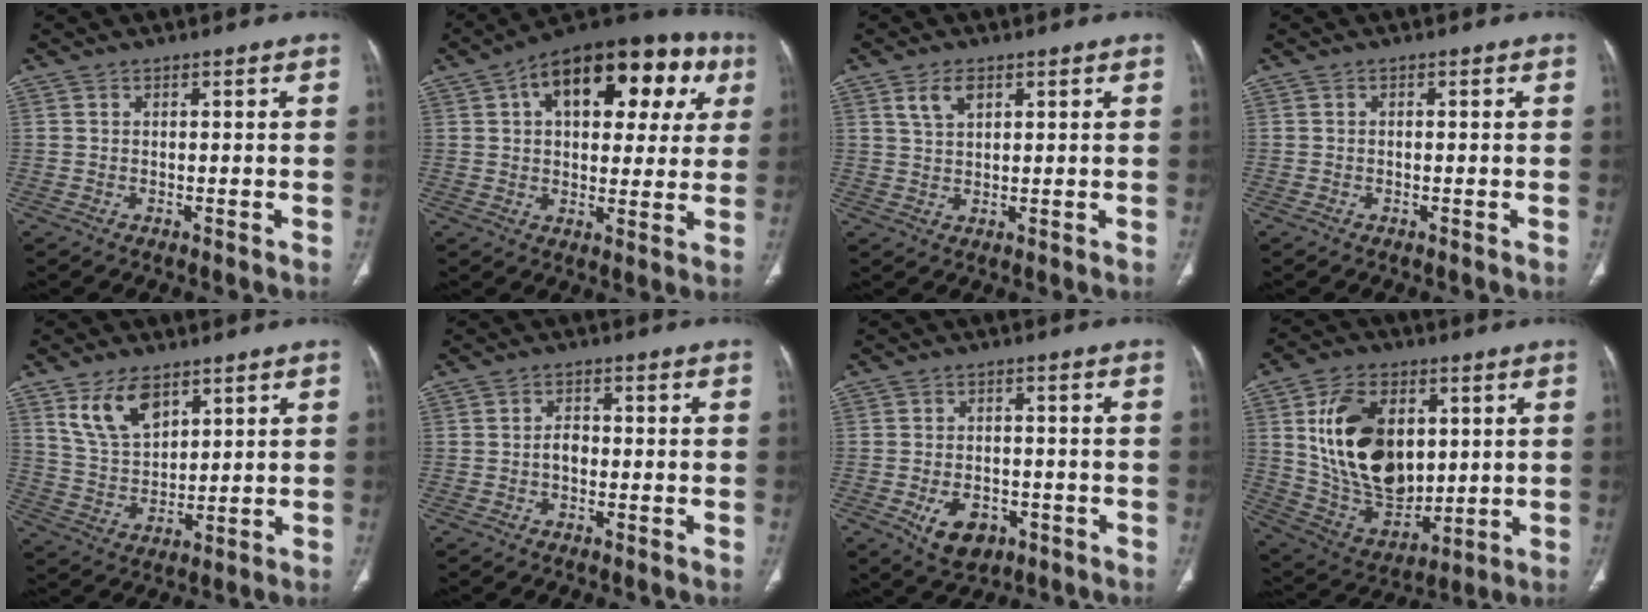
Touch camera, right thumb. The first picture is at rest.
{"total": 22.9, "force": [8.1, 12.4, 17.5], "torque": [-0.207, 0.030, 0.112]}
{"total": 3.9, "force": [2.0, 2.0, 2.6], "torque": [-0.046, -0.003, 0.043]}
{"total": 0.0}
{"total": 9.7, "force": [5.7, 5.3, 5.9], "torque": [-0.094, -0.028, 0.119]}
{"total": 2.4, "force": [-0.6, 1.6, 1.7], "torque": [-0.018, 0.009, -0.014]}
{"total": 7.5, "force": [-3.3, 4.9, 4.7], "torque": [-0.062, 0.014, -0.042]}
{"total": 21.2, "force": [4.3, 13.8, 15.4], "torque": [-0.238, -0.020, 0.097]}